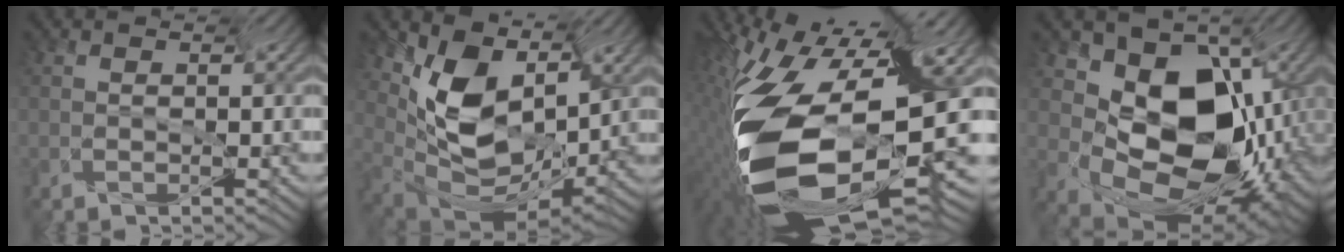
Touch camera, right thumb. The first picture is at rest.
{"total": 11.7, "force": [-0.4, 8.3, 8.2], "torque": [-0.189, -0.008, 0.023]}
{"total": 18.0, "force": [-8.5, 7.4, 14.0], "torque": [-0.306, -0.031, -0.139]}
{"total": 13.3, "force": [-3.1, 9.8, 8.5], "torque": [-0.155, -0.027, -0.018]}